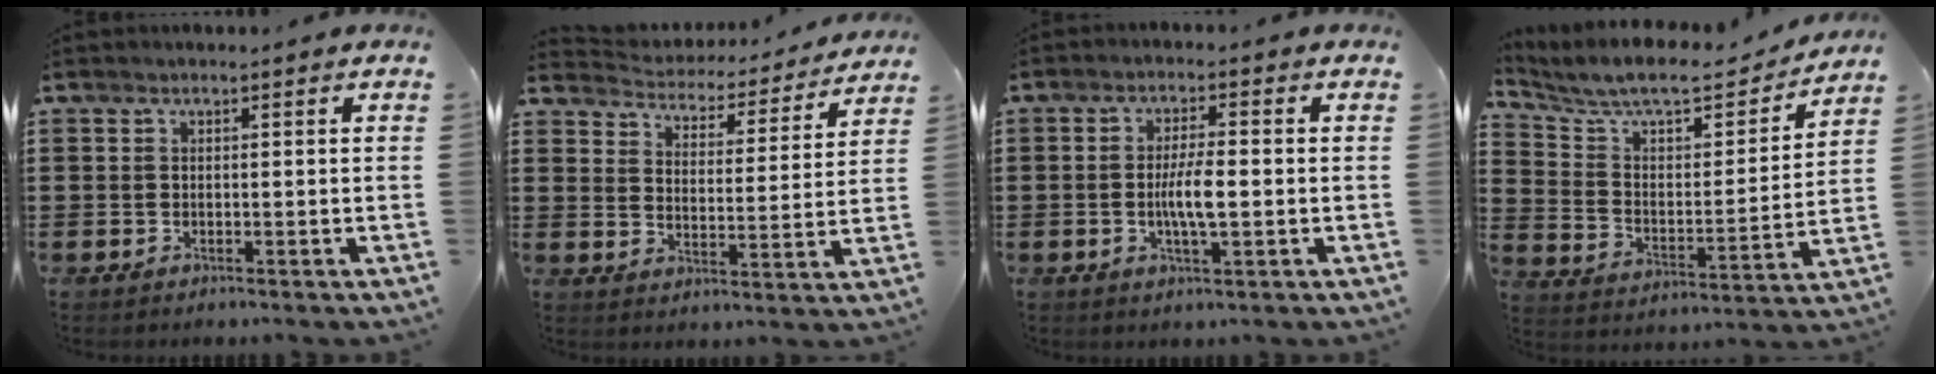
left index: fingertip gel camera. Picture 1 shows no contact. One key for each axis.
{"total": 3.5, "fx": 3.5, "fy": 0.4, "fz": -0.1, "tx": -0.023, "ty": -0.031, "tz": 0.053}
{"total": 5.3, "fx": -0.6, "fy": 1.2, "fz": 5.1, "tx": -0.104, "ty": -0.002, "tz": -0.017}
{"total": 8.4, "fx": 7.4, "fy": 1.8, "fz": 3.4, "tx": -0.095, "ty": -0.049, "tz": 0.123}